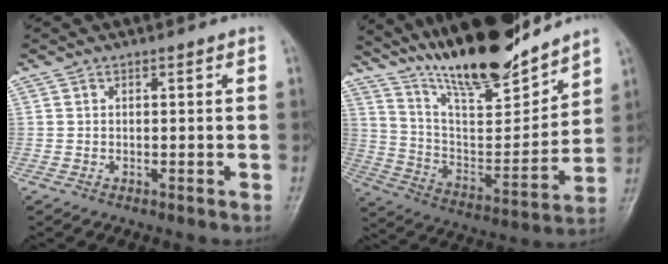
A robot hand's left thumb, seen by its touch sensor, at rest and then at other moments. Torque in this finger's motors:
{"motor_torque": [0.41, 0.10, 1.39, -1.38, 0.39]}